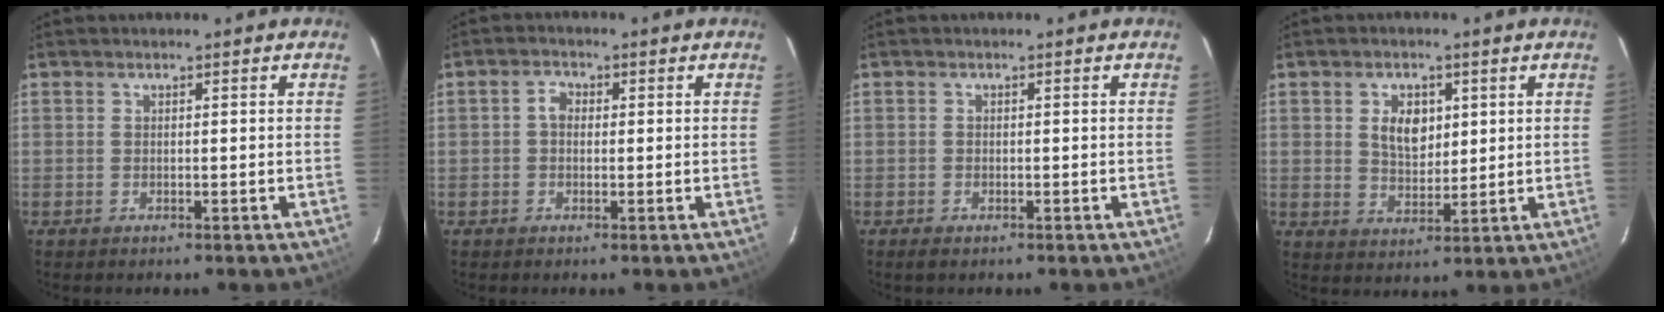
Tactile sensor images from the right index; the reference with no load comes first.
{"total": 2.2, "force": [0.0, 1.8, 1.3], "torque": [-0.024, 0.009, -0.003]}
{"total": 1.3, "force": [-1.0, 0.7, 0.6], "torque": [-0.012, -0.004, -0.020]}
{"total": 5.9, "force": [1.7, 3.9, 4.0], "torque": [-0.068, 0.006, 0.036]}